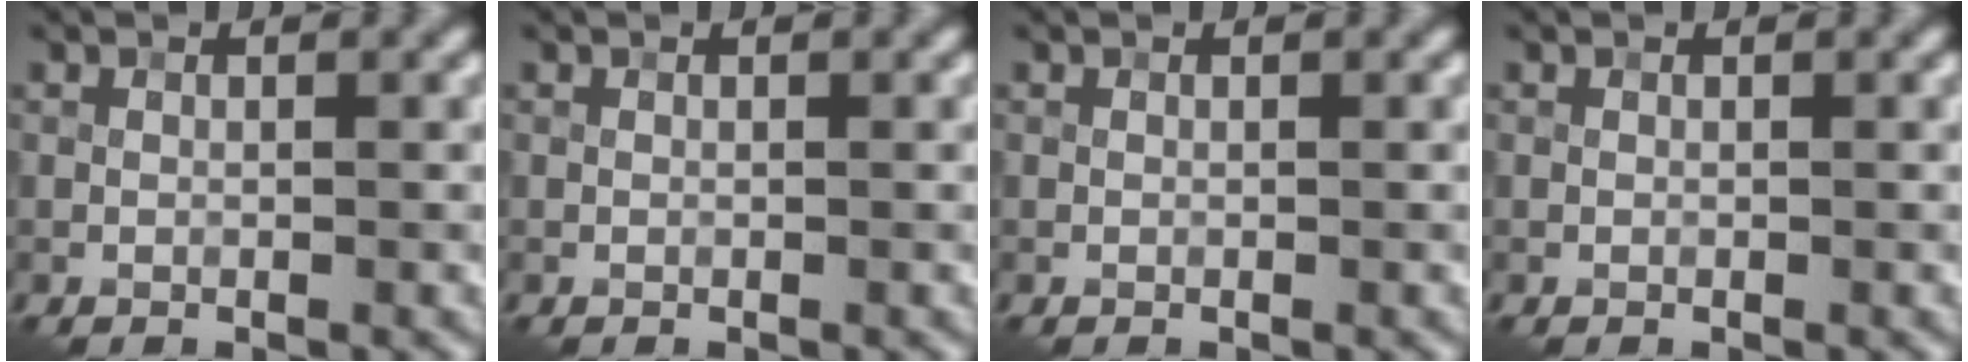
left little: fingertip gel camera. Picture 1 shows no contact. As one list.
[{"total": 0.0}, {"total": 0.0}, {"total": 0.0}]